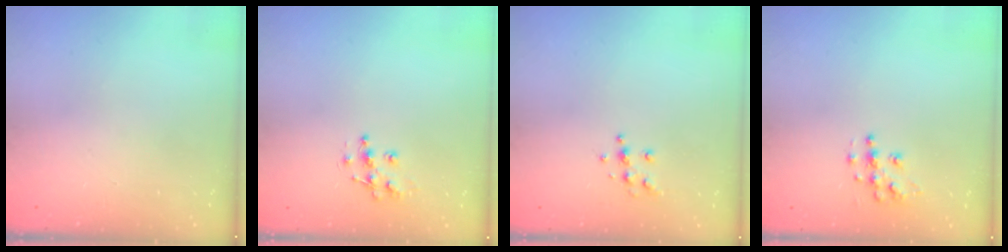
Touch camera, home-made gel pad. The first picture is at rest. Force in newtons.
{"total": 8.5, "press": 8.4, "slide": 0.6}
{"total": 6.2, "press": 6.2, "slide": 0.6}
{"total": 7.3, "press": 7.3, "slide": 0.2}